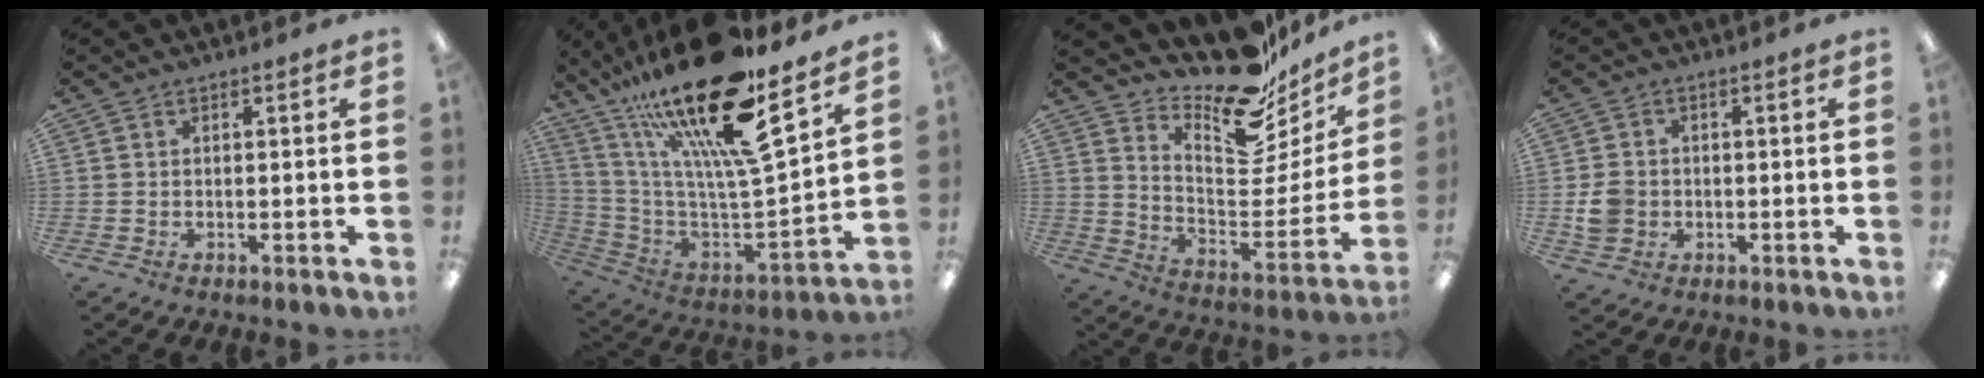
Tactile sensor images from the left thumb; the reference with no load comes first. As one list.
[{"total": 25.9, "force": [17.5, 6.0, 18.1], "torque": [-0.322, -0.110, 0.286]}, {"total": 18.8, "force": [16.1, 5.8, 7.7], "torque": [-0.107, -0.144, 0.270]}, {"total": 5.0, "force": [-0.8, 4.4, 2.2], "torque": [-0.028, 0.002, -0.016]}]